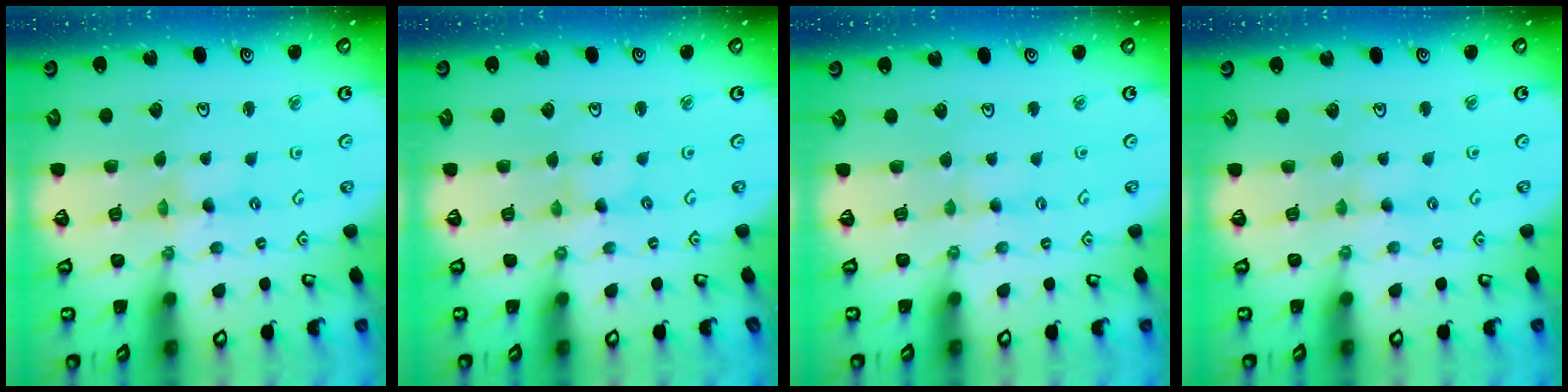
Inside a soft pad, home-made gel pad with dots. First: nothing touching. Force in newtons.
{"total": 0.0}
{"total": 1.8, "press": 1.8, "slide": 0.3}
{"total": 2.1, "press": 2.1, "slide": 0.3}